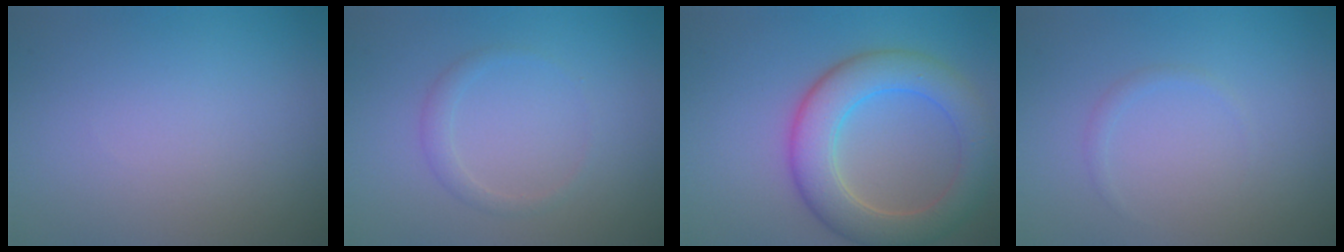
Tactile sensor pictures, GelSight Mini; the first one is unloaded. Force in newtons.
{"total": 1.4, "press": 1.4, "slide": 0.1}
{"total": 6.9, "press": 6.9, "slide": 0.5}
{"total": 0.7, "press": 0.7, "slide": 0.0}